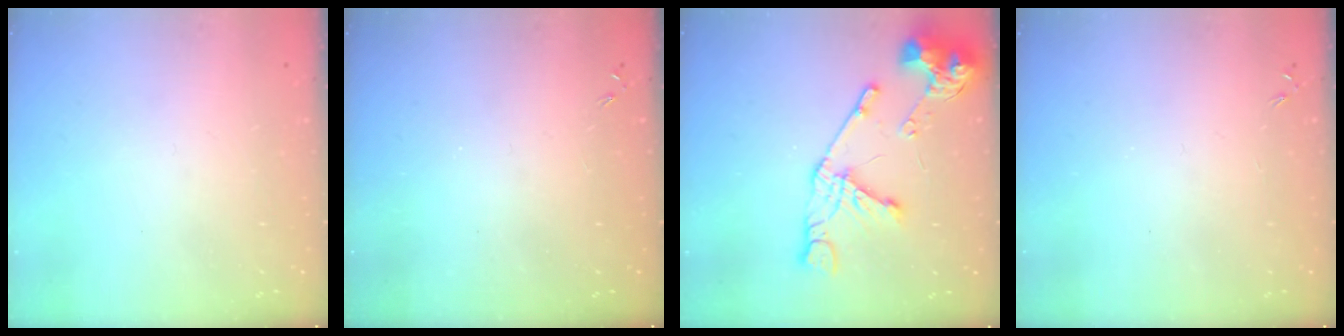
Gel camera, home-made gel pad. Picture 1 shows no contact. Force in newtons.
{"total": 0.0}
{"total": 16.5, "press": 16.5, "slide": 1.6}
{"total": 0.0}